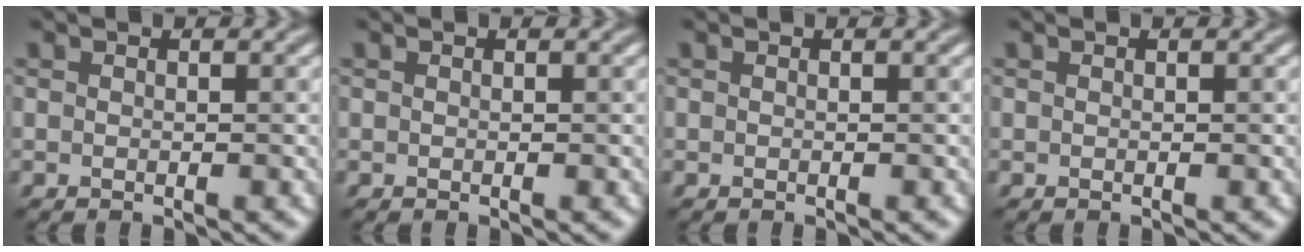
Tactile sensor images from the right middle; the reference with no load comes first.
{"total": 0.0}
{"total": 0.0}
{"total": 0.0}